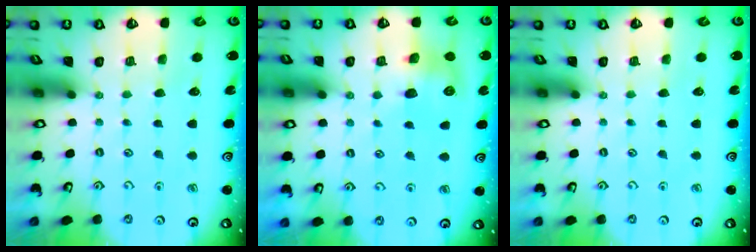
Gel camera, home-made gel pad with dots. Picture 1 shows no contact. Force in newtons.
{"total": 8.4, "press": 8.3, "slide": 1.2}
{"total": 0.0}